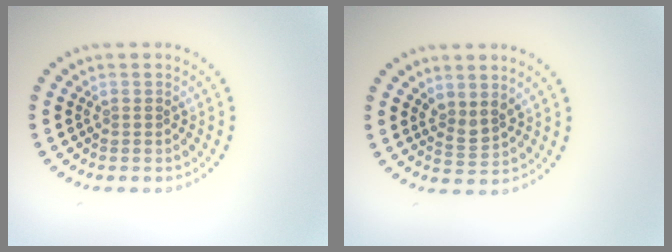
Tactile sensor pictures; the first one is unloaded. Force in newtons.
{"total": 1.7, "press": 1.3, "slide": 1.1}